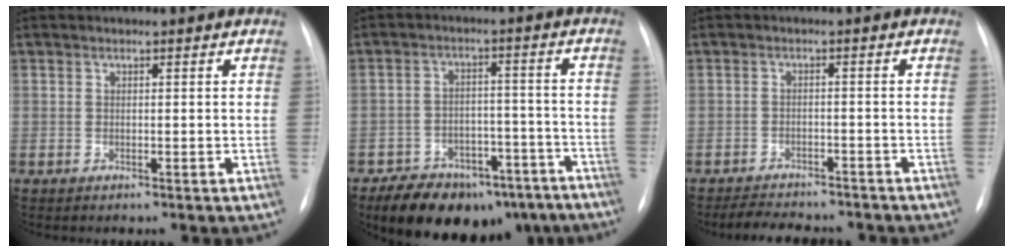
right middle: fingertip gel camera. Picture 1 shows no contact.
{"total": 17.6, "force": [-13.7, 8.6, 7.0], "torque": [-0.099, 0.019, -0.185]}
{"total": 8.9, "force": [-8.0, 2.5, 3.0], "torque": [-0.046, 0.001, -0.109]}